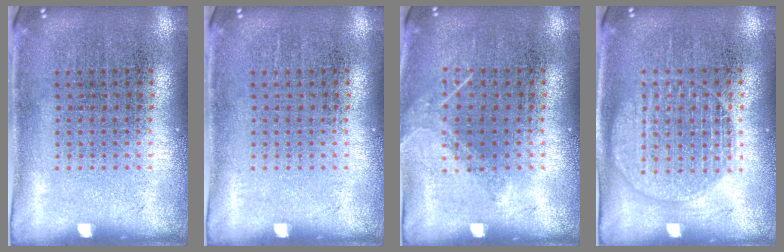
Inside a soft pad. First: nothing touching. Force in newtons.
{"total": 0.0}
{"total": 1.0, "press": 0.9, "slide": 0.3}
{"total": 1.4, "press": 1.4, "slide": 0.2}